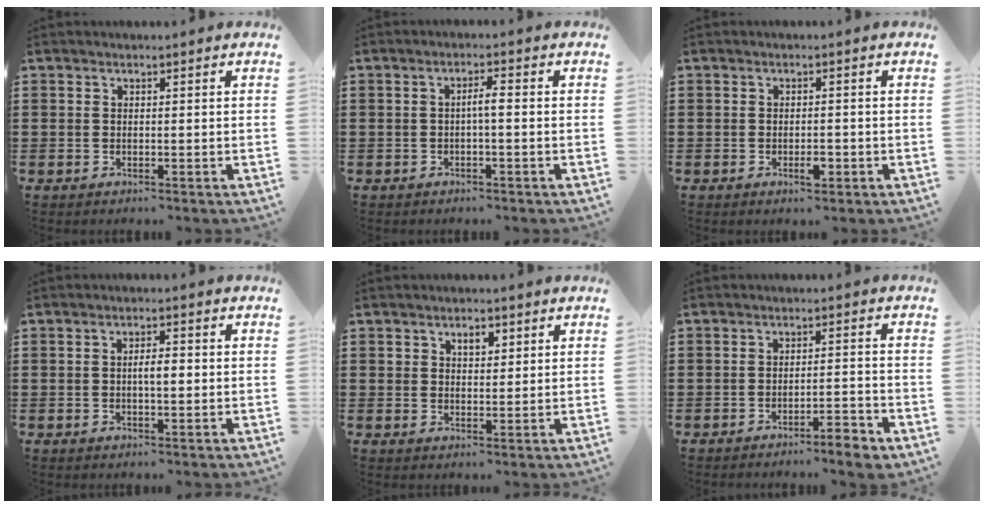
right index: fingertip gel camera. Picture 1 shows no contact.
{"total": 2.2, "force": [-0.4, 0.2, 2.1], "torque": [-0.042, 0.003, -0.009]}
{"total": 2.1, "force": [-0.9, 0.8, 1.7], "torque": [-0.032, -0.001, -0.017]}
{"total": 2.8, "force": [-0.2, 0.7, 2.7], "torque": [-0.048, 0.000, -0.005]}
{"total": 2.5, "force": [1.2, 1.6, 1.4], "torque": [-0.018, 0.002, 0.018]}
{"total": 4.2, "force": [-3.5, 0.0, 2.2], "torque": [-0.035, -0.004, -0.066]}